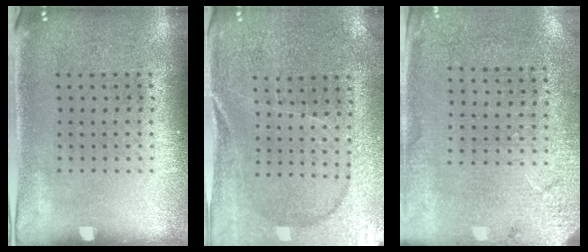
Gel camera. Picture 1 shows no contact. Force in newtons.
{"total": 1.5, "press": 1.5, "slide": 0.2}
{"total": 2.6, "press": 2.4, "slide": 0.9}